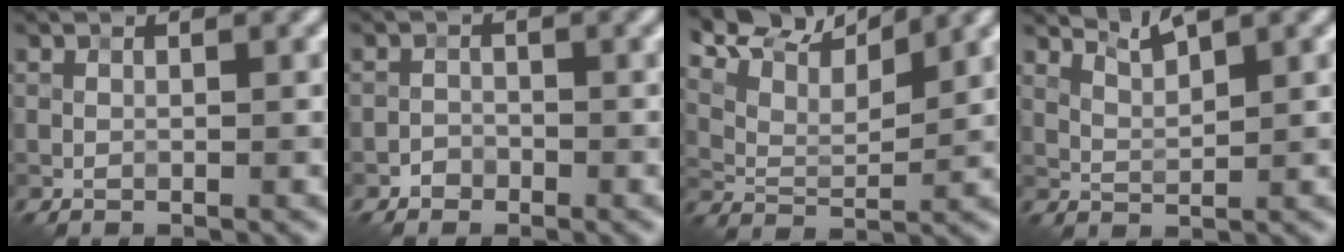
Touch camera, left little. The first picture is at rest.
{"total": 1.1, "force": [-0.9, 0.7, 0.0], "torque": [0.006, 0.003, -0.017]}
{"total": 8.4, "force": [7.1, 1.9, 4.0], "torque": [-0.091, 0.013, 0.110]}
{"total": 2.4, "force": [1.9, 0.3, 1.4], "torque": [-0.029, -0.001, 0.042]}